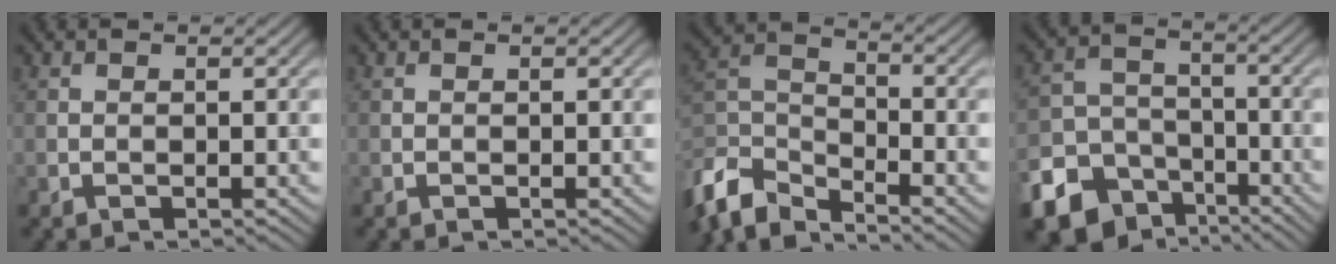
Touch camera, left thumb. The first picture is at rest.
{"total": 0.0}
{"total": 8.0, "force": [-6.6, 2.7, 3.6], "torque": [-0.082, -0.007, -0.151]}
{"total": 13.1, "force": [-8.0, 9.6, 4.1], "torque": [-0.112, -0.054, -0.134]}